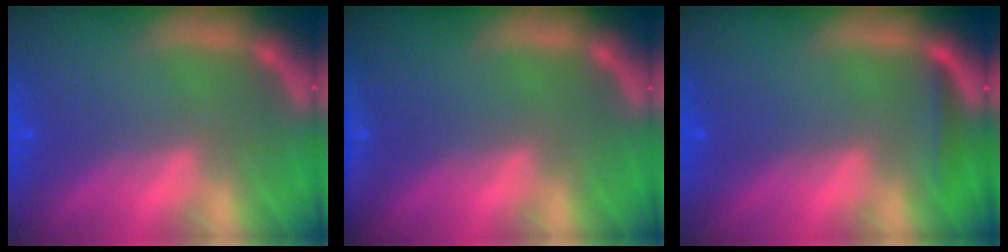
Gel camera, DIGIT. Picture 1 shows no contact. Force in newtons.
{"total": 1.9}
{"total": 1.4}